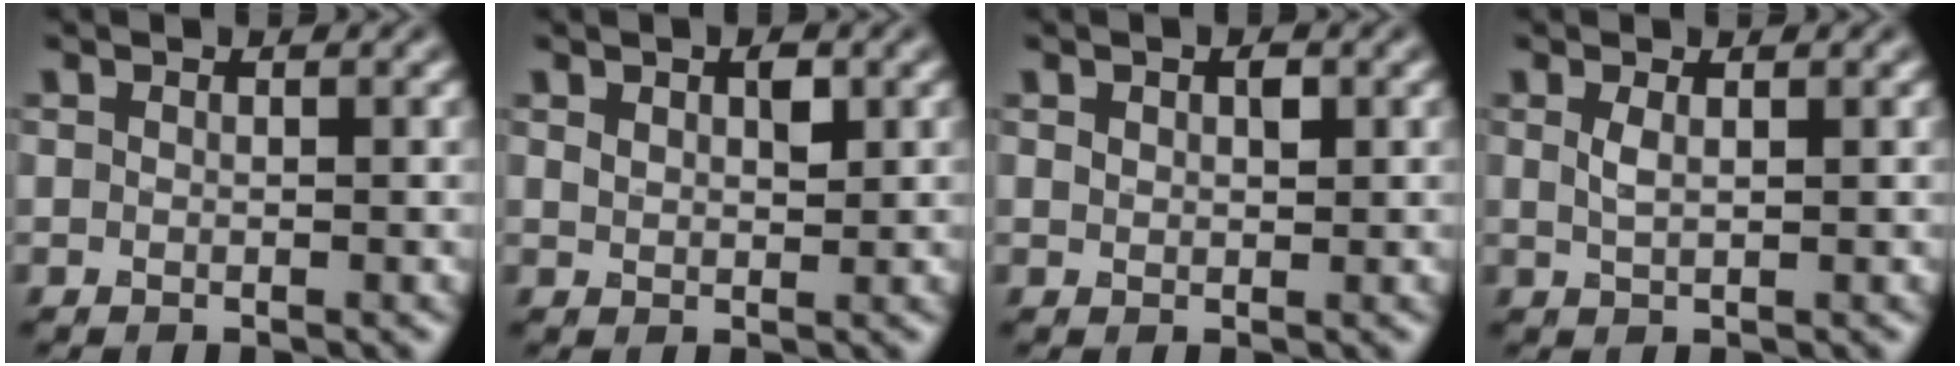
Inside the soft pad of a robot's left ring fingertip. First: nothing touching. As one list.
[{"total": 1.7, "force": [0.8, 0.9, 1.2], "torque": [-0.021, 0.001, 0.017]}, {"total": 1.4, "force": [0.6, 0.8, 1.0], "torque": [-0.018, 0.002, 0.012]}, {"total": 1.1, "force": [0.5, 0.3, 1.0], "torque": [-0.025, 0.000, 0.011]}]